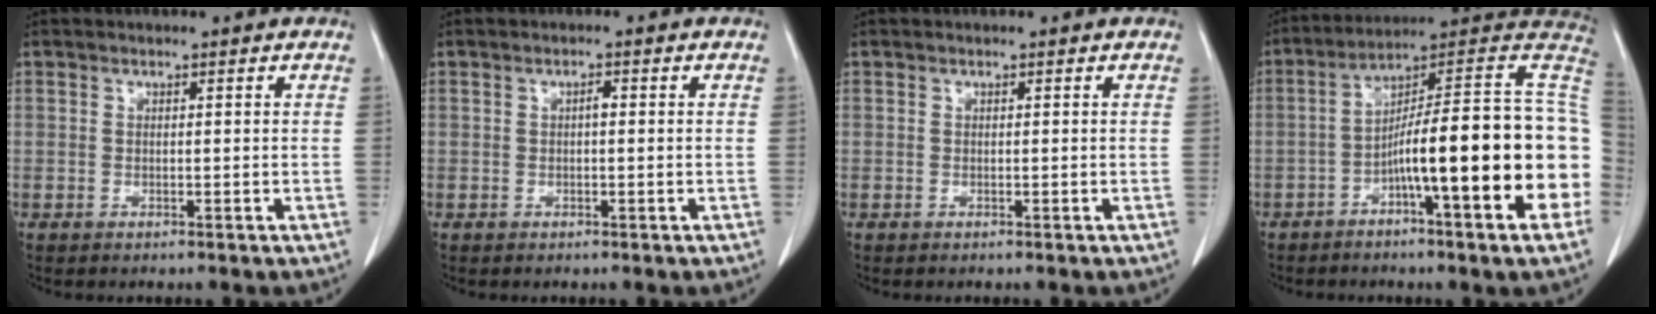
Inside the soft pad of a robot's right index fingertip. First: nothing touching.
{"total": 0.9, "force": [0.0, 0.3, 0.9], "torque": [-0.016, 0.003, -0.001]}
{"total": 0.0}
{"total": 21.7, "force": [-4.8, 1.0, 21.2], "torque": [-0.233, 0.029, -0.075]}